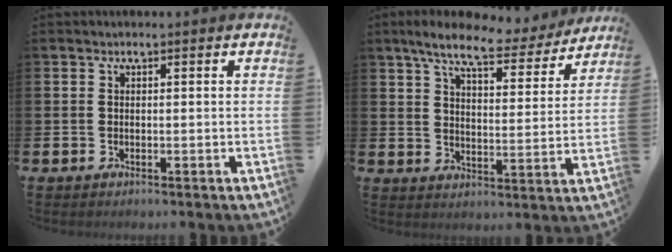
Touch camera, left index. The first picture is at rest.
{"total": 8.5, "force": [7.4, 1.9, 3.8], "torque": [-0.085, -0.037, 0.125]}